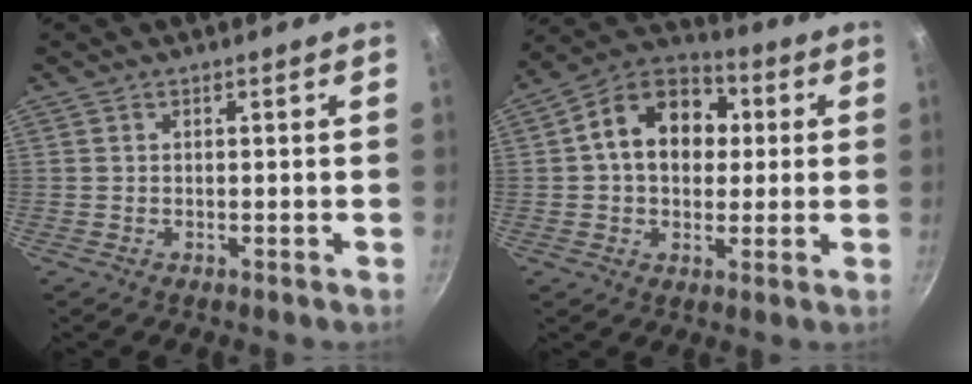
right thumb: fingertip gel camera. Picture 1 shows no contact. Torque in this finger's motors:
{"motor_torque": [0.50, 3.00, 0.69, -0.48, 0.11]}